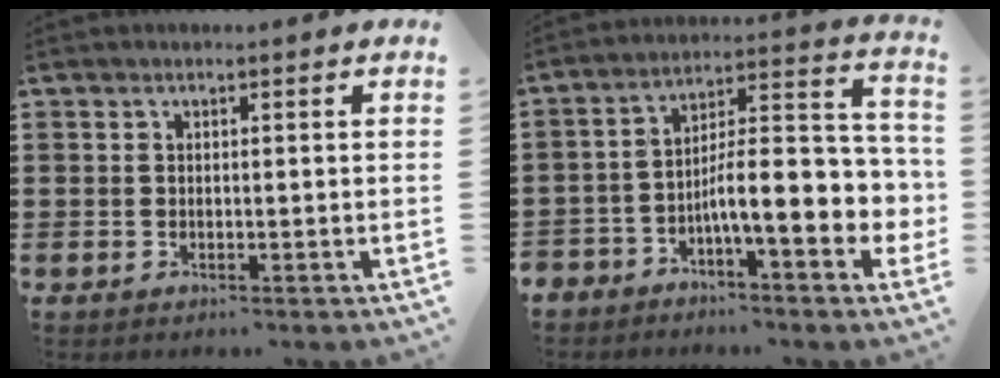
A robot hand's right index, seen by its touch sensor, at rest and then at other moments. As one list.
[{"total": 10.0, "force": [-3.8, 2.8, 8.8], "torque": [-0.141, -0.024, -0.076]}]